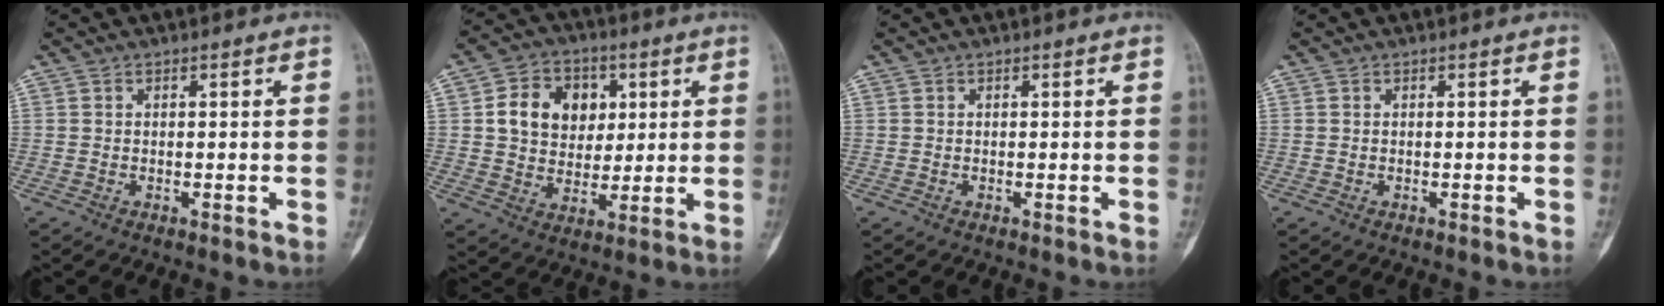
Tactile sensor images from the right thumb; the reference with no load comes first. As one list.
[{"total": 12.1, "force": [2.9, 9.6, 6.8], "torque": [-0.071, -0.001, 0.049]}, {"total": 0.0}, {"total": 0.0}]